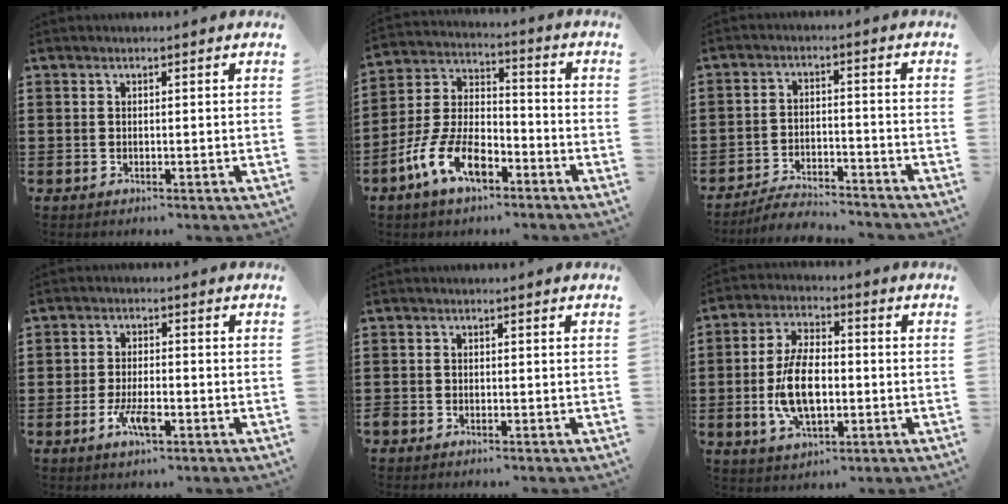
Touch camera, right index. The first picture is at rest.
{"total": 10.6, "force": [-6.0, 4.9, 7.2], "torque": [-0.169, 0.008, -0.117]}
{"total": 4.5, "force": [-4.4, 0.4, 0.8], "torque": [-0.017, 0.007, -0.087]}
{"total": 4.4, "force": [-2.0, 1.7, 3.6], "torque": [-0.079, -0.002, -0.040]}
{"total": 1.0, "force": [-0.8, 0.6, 0.1], "torque": [-0.002, 0.001, -0.018]}
{"total": 9.6, "force": [-1.5, 4.8, 8.2], "torque": [-0.174, 0.002, -0.030]}